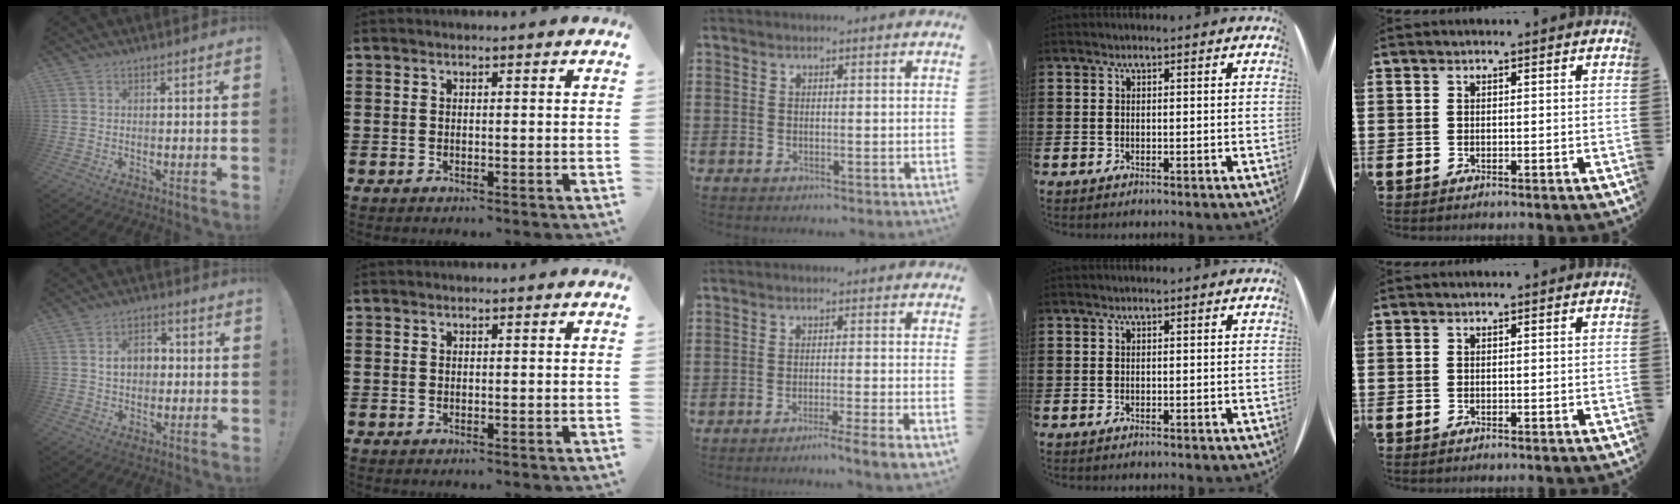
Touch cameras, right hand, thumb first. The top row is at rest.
{"thumb": {"total": 8.0, "force": [0.9, 6.2, 5.1], "torque": [-0.080, 0.012, 0.015]}, "middle": {"total": 3.5, "force": [-2.7, -0.8, 2.1], "torque": [-0.031, -0.015, -0.048]}}